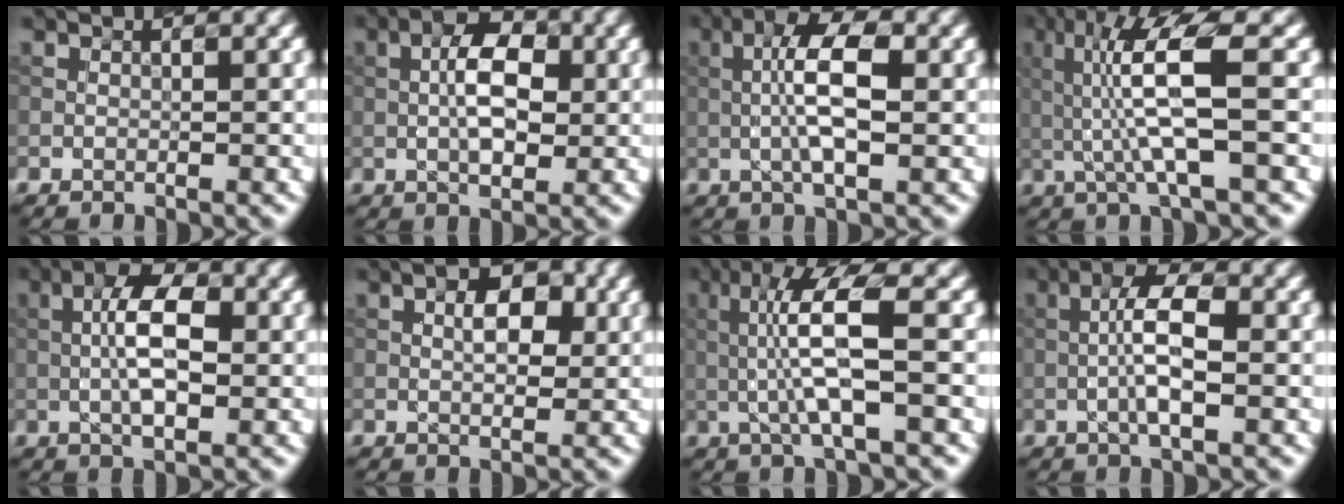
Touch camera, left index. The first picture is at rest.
{"total": 5.3, "force": [0.2, 2.6, 4.6], "torque": [-0.078, 0.008, -0.002]}
{"total": 5.7, "force": [0.1, 1.7, 5.5], "torque": [-0.106, 0.010, -0.006]}
{"total": 6.9, "force": [0.5, 1.1, 6.8], "torque": [-0.140, 0.007, 0.014]}
{"total": 5.4, "force": [0.1, 2.2, 5.0], "torque": [-0.092, 0.009, -0.005]}
{"total": 3.4, "force": [0.7, 1.8, 2.8], "torque": [-0.043, 0.002, 0.009]}
{"total": 6.0, "force": [0.1, 1.0, 5.9], "torque": [-0.126, 0.008, 0.002]}
{"total": 4.6, "force": [-0.4, 1.2, 4.4], "torque": [-0.087, 0.010, -0.015]}